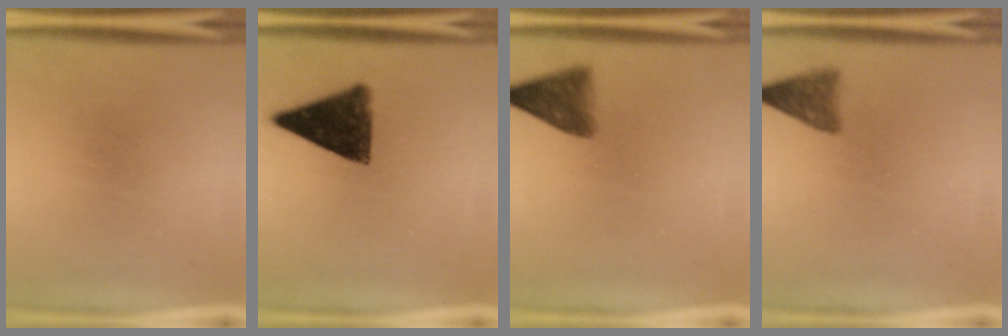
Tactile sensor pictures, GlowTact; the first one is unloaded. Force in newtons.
{"total": 11.1}
{"total": 5.2}
{"total": 3.5}